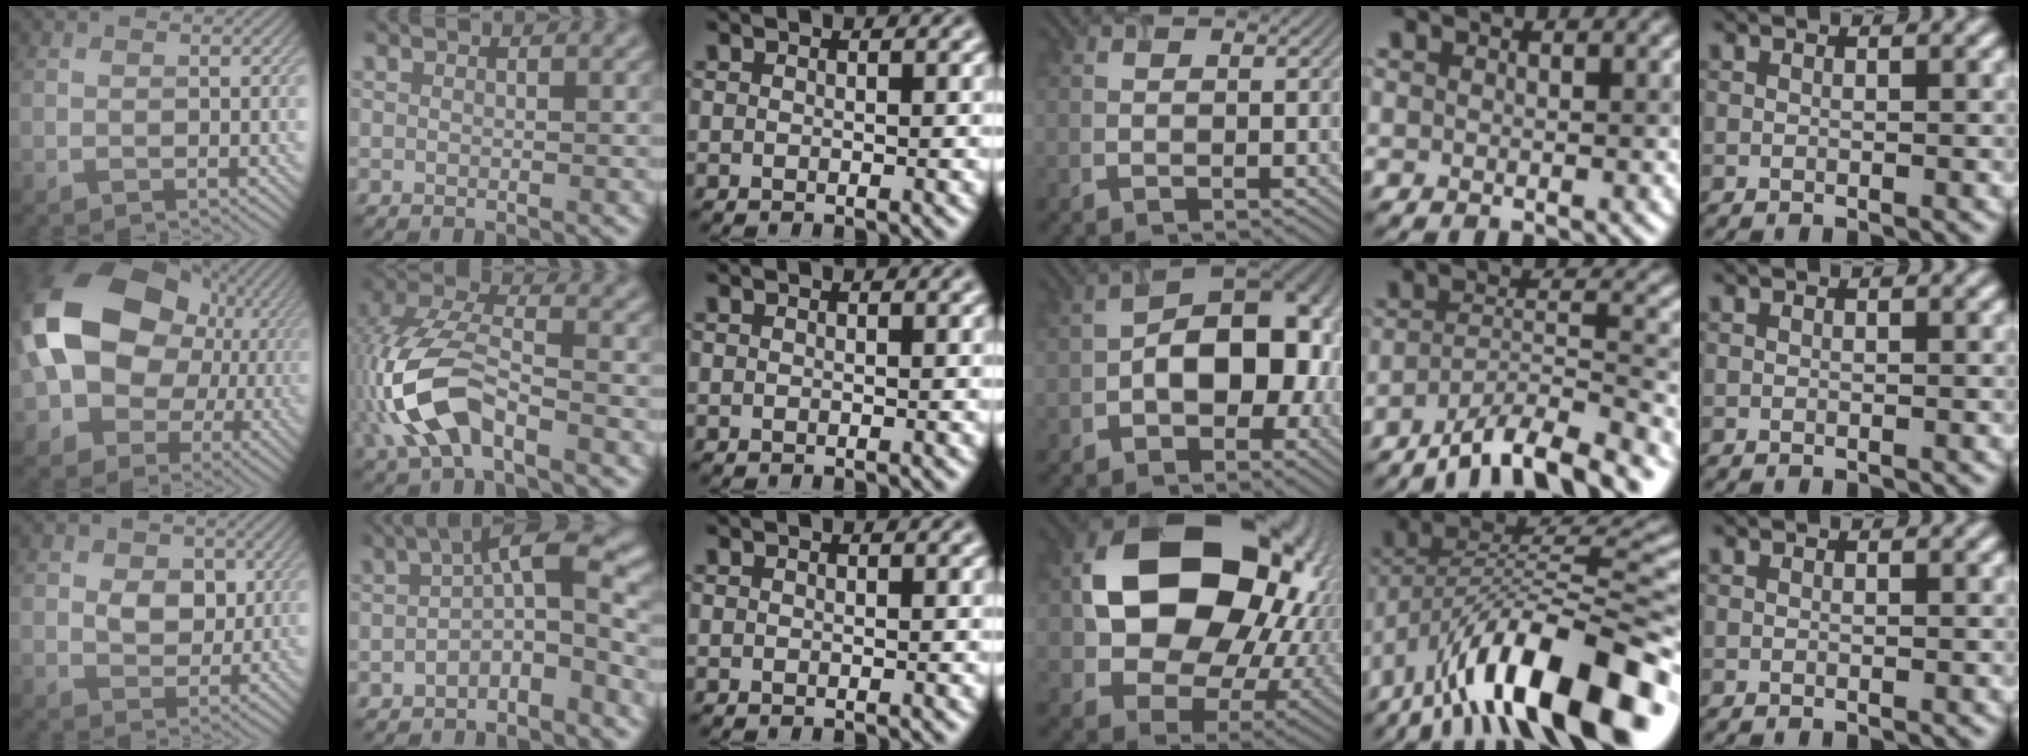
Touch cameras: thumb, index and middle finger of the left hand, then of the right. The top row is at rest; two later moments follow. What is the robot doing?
{"motion": "open", "object": "airpods case & airpods"}